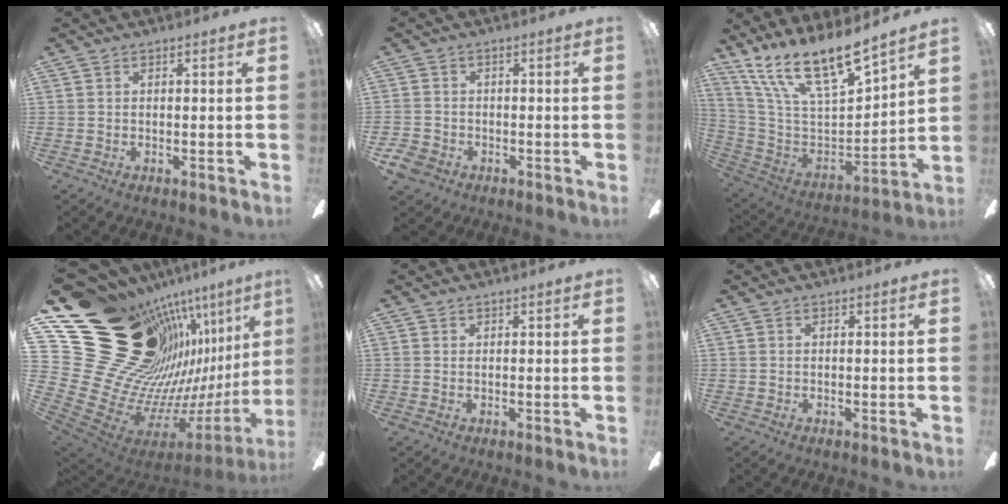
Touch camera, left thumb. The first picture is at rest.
{"total": 4.1, "force": [-2.1, 3.3, 1.3], "torque": [-0.040, 0.007, -0.042]}
{"total": 17.5, "force": [13.8, 4.3, 9.9], "torque": [-0.203, -0.111, 0.241]}
{"total": 32.3, "force": [17.9, 19.5, 18.4], "torque": [-0.263, -0.200, 0.424]}
{"total": 0.0}
{"total": 0.0}